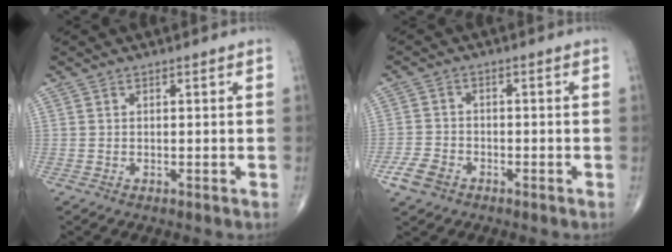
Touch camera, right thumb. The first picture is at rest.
{"total": 4.5, "force": [-2.6, 2.9, 2.2], "torque": [-0.044, 0.012, -0.048]}